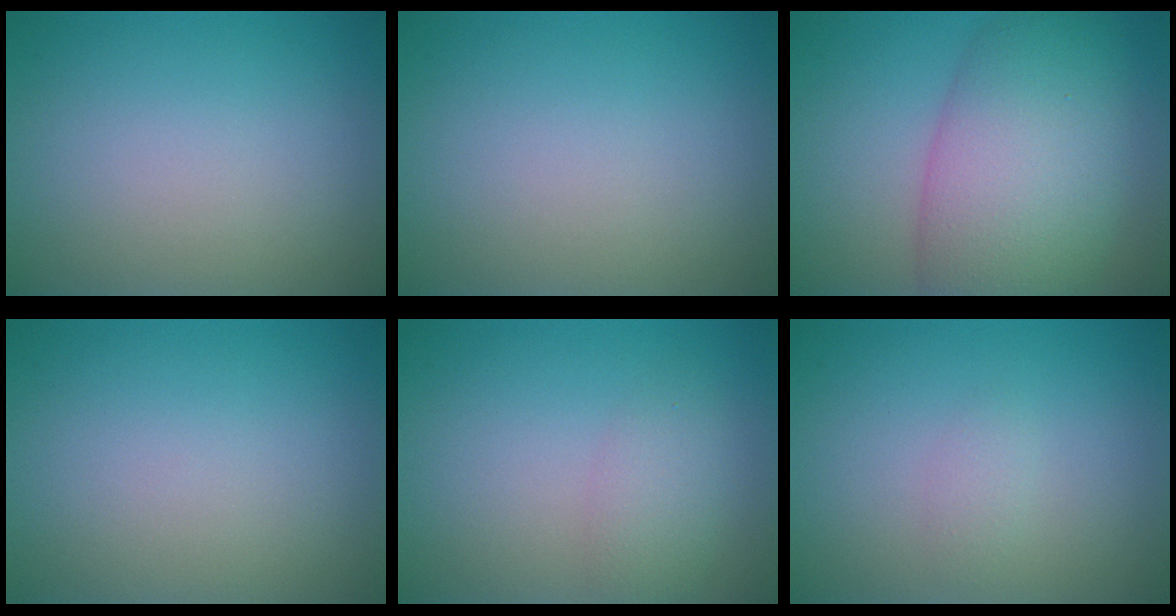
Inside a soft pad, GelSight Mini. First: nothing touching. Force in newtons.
{"total": 0.0}
{"total": 10.1, "press": 10.1, "slide": 0.3}
{"total": 0.0}
{"total": 2.3, "press": 2.3, "slide": 0.1}
{"total": 0.8, "press": 0.8, "slide": 0.0}